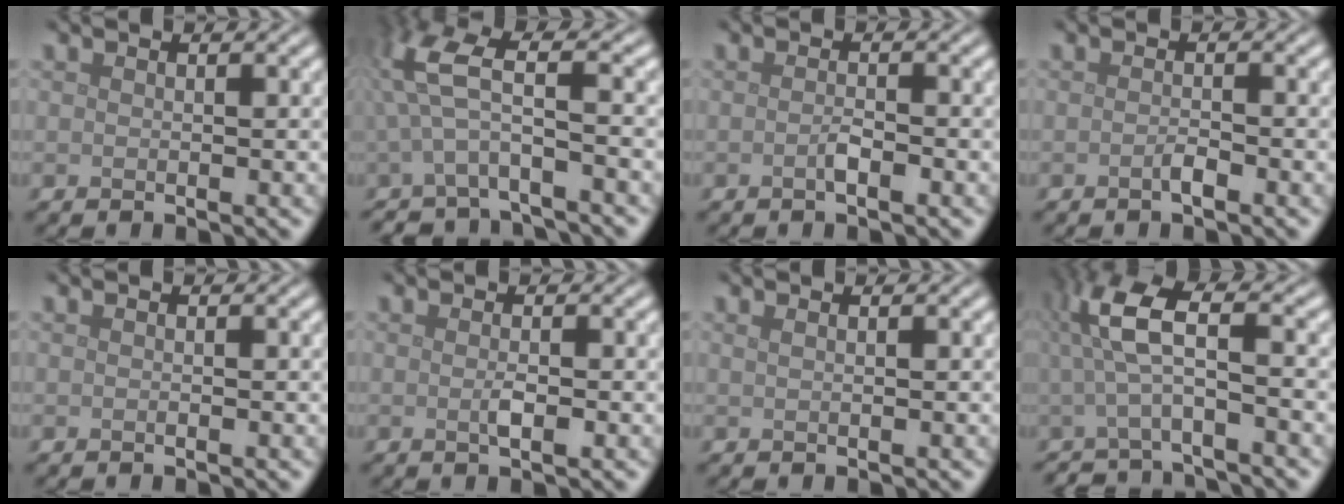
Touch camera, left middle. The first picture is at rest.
{"total": 5.2, "force": [-1.0, 1.6, 4.8], "torque": [-0.115, 0.001, -0.025]}
{"total": 1.2, "force": [-0.5, 0.2, 1.0], "torque": [-0.020, 0.000, -0.010]}
{"total": 1.0, "force": [-0.5, 0.2, 0.8], "torque": [-0.016, 0.001, -0.010]}
{"total": 0.0}
{"total": 1.3, "force": [-0.2, 0.2, 1.2], "torque": [-0.024, -0.002, -0.005]}
{"total": 0.9, "force": [0.4, 0.4, 0.6], "torque": [-0.005, 0.000, 0.003]}
{"total": 5.3, "force": [-0.4, 1.5, 5.1], "torque": [-0.099, -0.003, -0.017]}